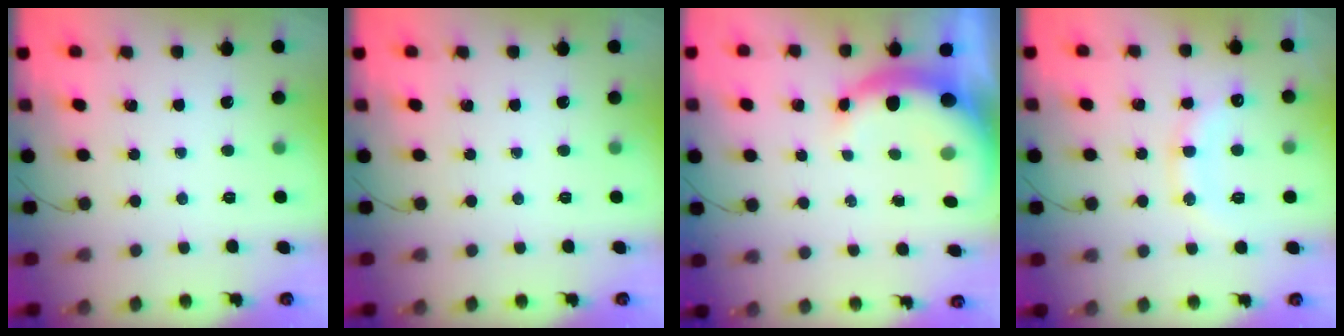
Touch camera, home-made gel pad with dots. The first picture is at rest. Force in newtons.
{"total": 0.0}
{"total": 8.6, "press": 8.5, "slide": 1.2}
{"total": 12.6, "press": 12.6, "slide": 0.9}